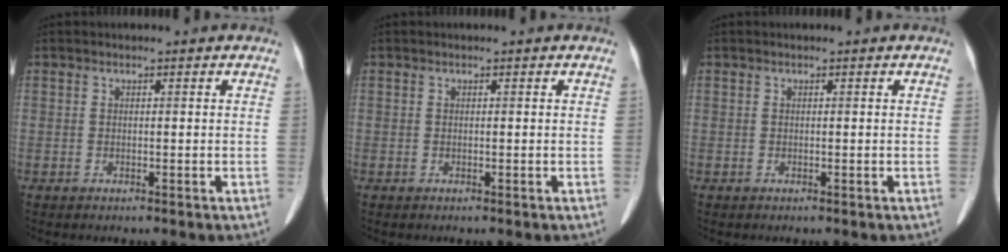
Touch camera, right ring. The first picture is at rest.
{"total": 0.0}
{"total": 0.0}